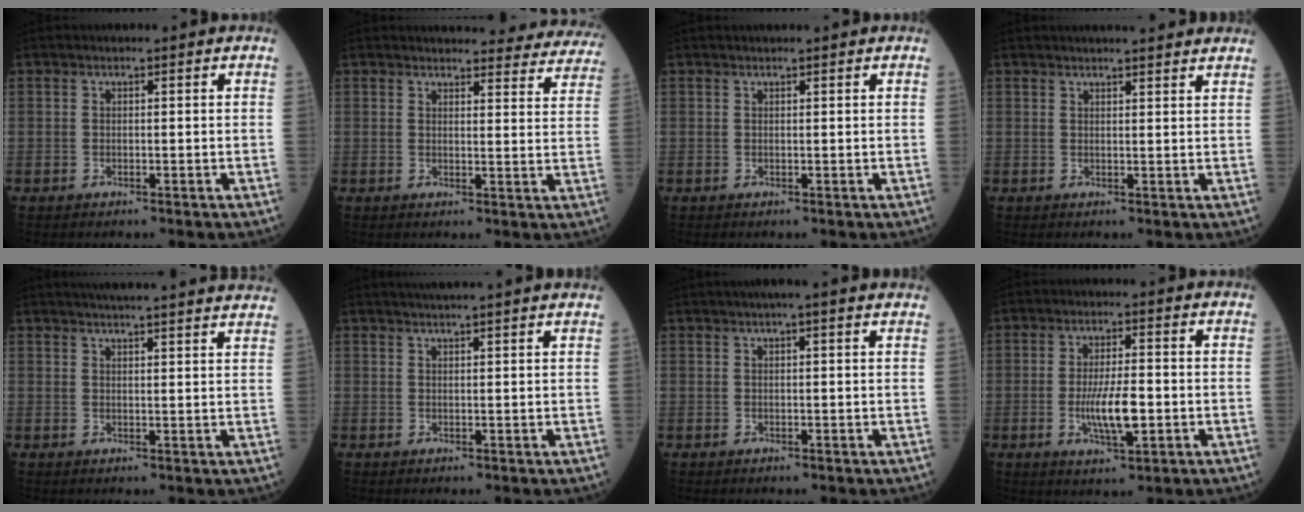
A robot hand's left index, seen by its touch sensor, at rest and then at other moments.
{"total": 20.2, "force": [19.2, 4.6, 4.0], "torque": [-0.029, -0.043, 0.202]}
{"total": 2.0, "force": [1.8, 0.0, 0.7], "torque": [-0.007, 0.022, 0.027]}
{"total": 7.5, "force": [6.8, 0.7, 3.0], "torque": [-0.039, 0.020, 0.078]}
{"total": 20.2, "force": [18.8, 0.4, 7.5], "torque": [-0.106, -0.001, 0.228]}
{"total": 8.5, "force": [7.6, -0.5, 3.9], "torque": [-0.056, 0.029, 0.089]}
{"total": 6.1, "force": [4.9, -0.1, 3.5], "torque": [-0.050, 0.026, 0.058]}
{"total": 6.8, "force": [-1.4, 1.5, 6.5], "torque": [-0.127, -0.009, -0.023]}